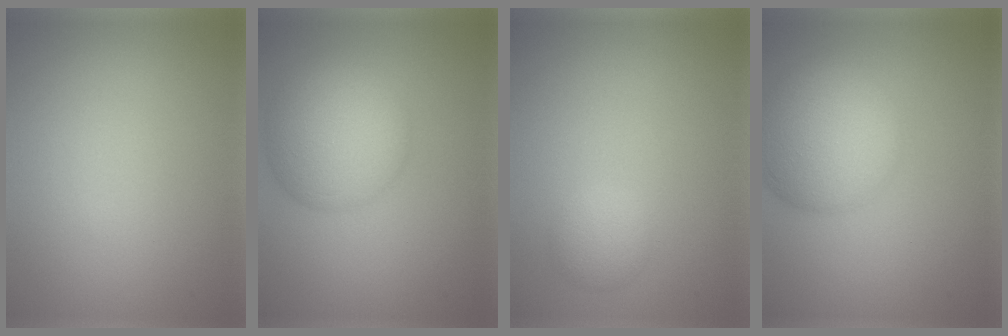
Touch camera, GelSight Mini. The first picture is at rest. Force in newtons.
{"total": 6.6, "press": 6.5, "slide": 0.3}
{"total": 1.8, "press": 1.8, "slide": 0.0}
{"total": 7.3, "press": 7.3, "slide": 0.4}